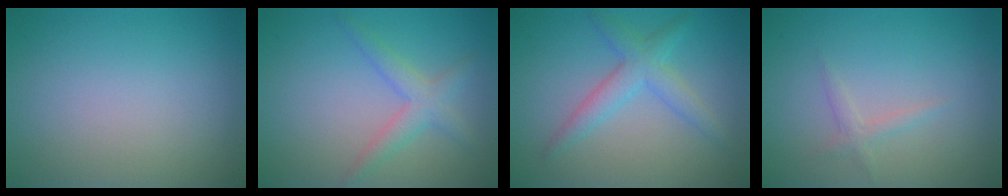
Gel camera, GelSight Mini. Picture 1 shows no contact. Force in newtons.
{"total": 2.6, "press": 2.6, "slide": 0.1}
{"total": 3.1, "press": 3.1, "slide": 0.1}
{"total": 1.2, "press": 1.2, "slide": 0.1}